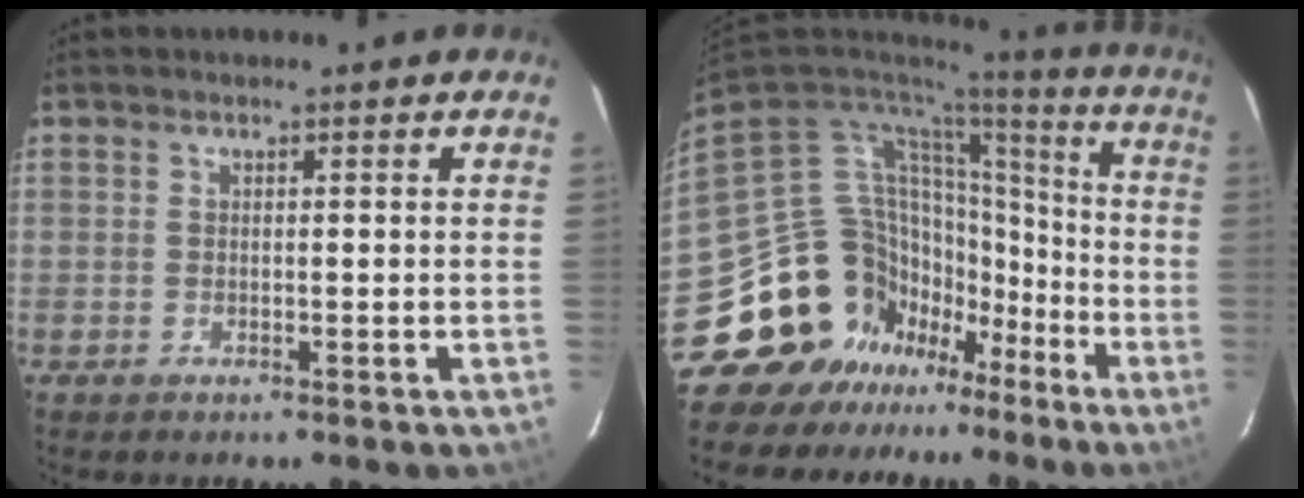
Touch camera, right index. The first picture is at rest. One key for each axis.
{"total": 17.9, "fx": -11.5, "fy": 13.6, "fz": 1.8, "tx": -0.059, "ty": 0.064, "tz": -0.187}